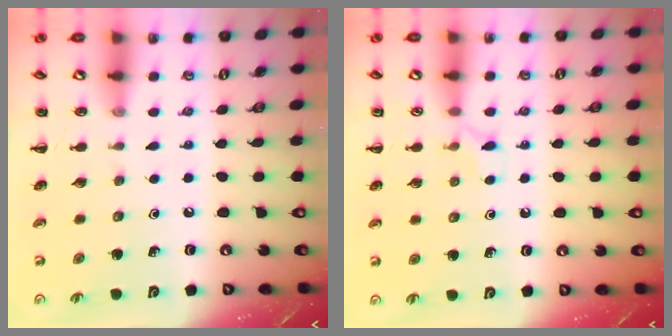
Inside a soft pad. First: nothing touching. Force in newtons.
{"total": 4.5, "press": 4.2, "slide": 1.5}